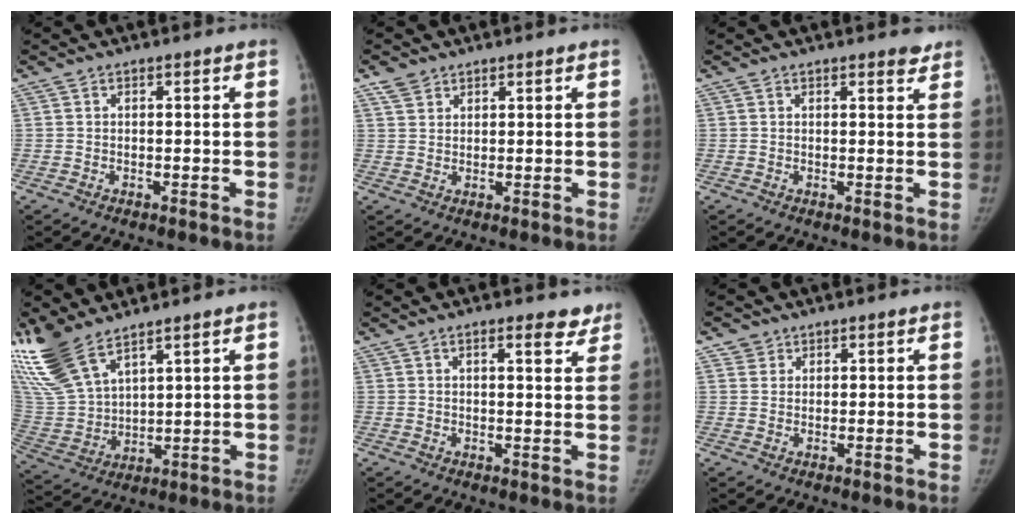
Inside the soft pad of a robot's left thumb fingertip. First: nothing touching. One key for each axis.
{"total": 3.0, "fx": 2.2, "fy": 1.9, "fz": 0.8, "tx": -0.007, "ty": -0.004, "tz": 0.043}
{"total": 1.9, "fx": 1.6, "fy": 0.6, "fz": 0.7, "tx": 0.000, "ty": -0.011, "tz": 0.017}
{"total": 15.1, "fx": 11.2, "fy": 5.5, "fz": 8.5, "tx": -0.182, "ty": -0.044, "tz": 0.240}
{"total": 4.5, "fx": 3.0, "fy": 1.6, "fz": 3.0, "tx": -0.020, "ty": -0.014, "tz": 0.036}
{"total": 2.1, "fx": 1.2, "fy": 1.6, "fz": -0.1, "tx": 0.020, "ty": -0.005, "tz": 0.013}